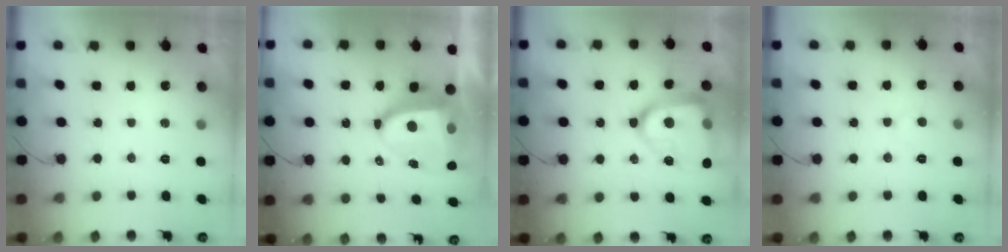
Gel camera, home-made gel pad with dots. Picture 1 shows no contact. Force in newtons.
{"total": 10.5, "press": 10.4, "slide": 1.4}
{"total": 19.8, "press": 19.7, "slide": 1.4}
{"total": 4.4, "press": 4.3, "slide": 0.5}